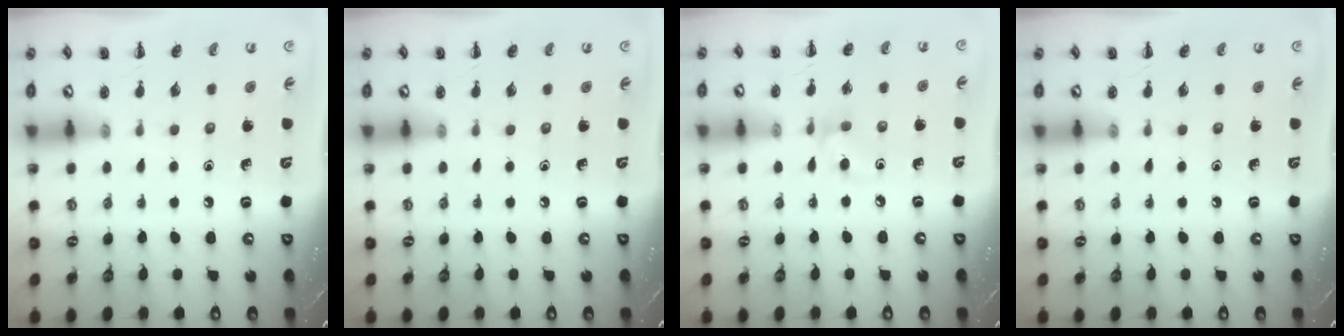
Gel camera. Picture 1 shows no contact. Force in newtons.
{"total": 0.0}
{"total": 6.3, "press": 6.1, "slide": 1.6}
{"total": 0.0}